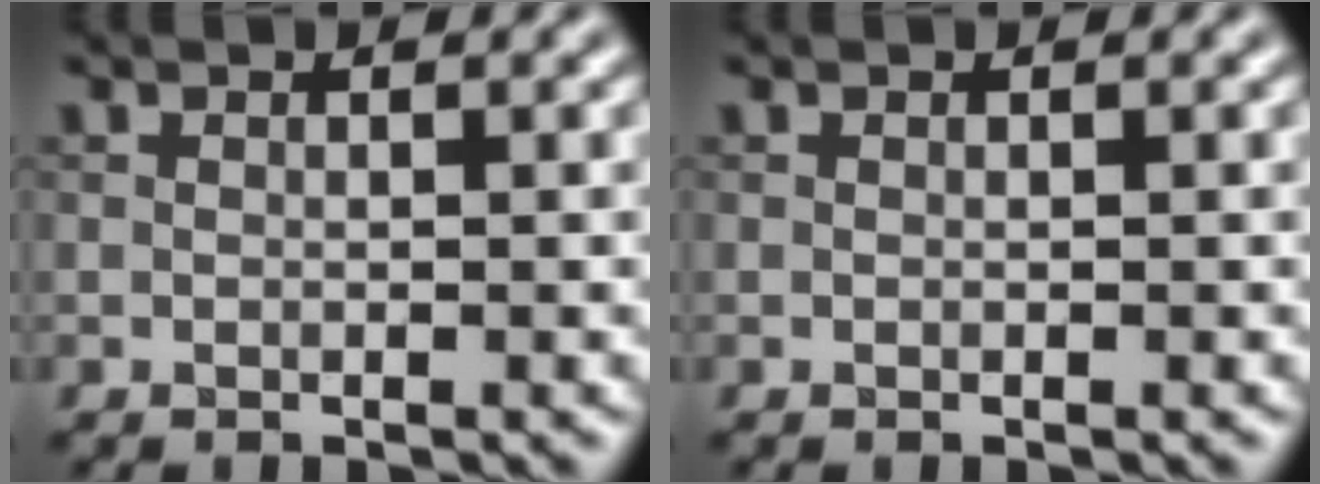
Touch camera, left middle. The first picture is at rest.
{"total": 0.0}